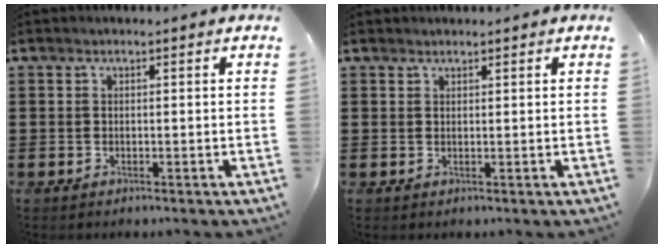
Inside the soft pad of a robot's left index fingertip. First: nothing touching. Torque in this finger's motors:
{"motor_torque": [0.40, -0.92, 0.05, -0.02]}